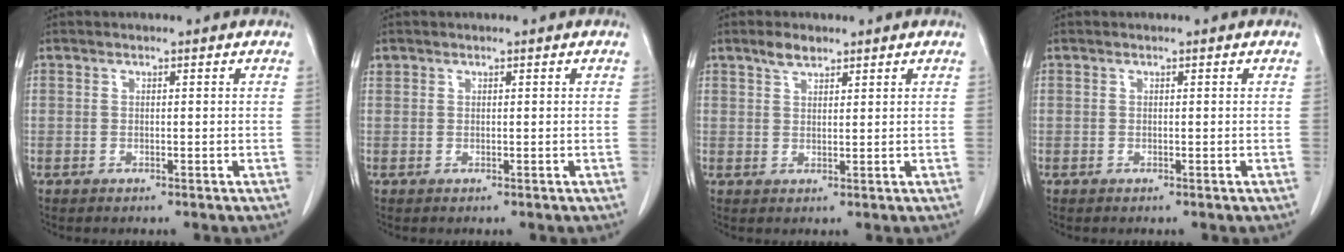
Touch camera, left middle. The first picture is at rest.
{"total": 0.6, "force": [0.4, 0.3, 0.0], "torque": [-0.001, 0.010, 0.008]}
{"total": 2.7, "force": [2.1, 1.0, 1.3], "torque": [-0.028, 0.004, 0.039]}
{"total": 0.0}